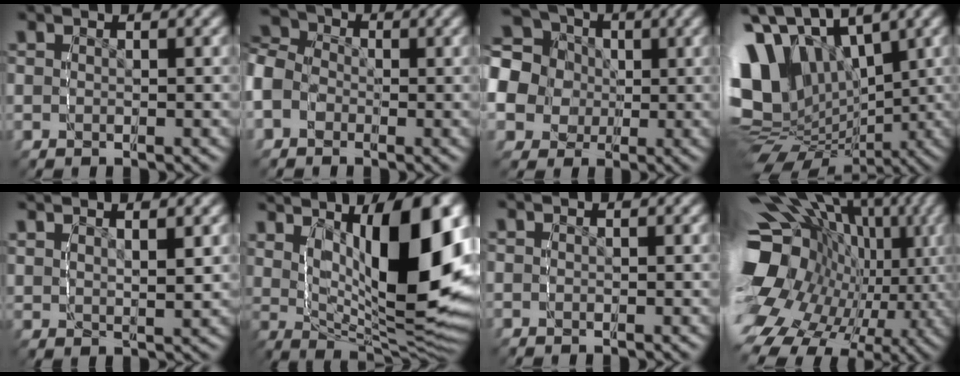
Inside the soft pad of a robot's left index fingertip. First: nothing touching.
{"total": 8.2, "force": [1.1, 7.2, 3.8], "torque": [-0.080, 0.008, -0.001]}
{"total": 15.7, "force": [2.7, 13.7, 7.2], "torque": [-0.174, -0.025, 0.037]}
{"total": 15.0, "force": [1.4, 11.6, 9.4], "torque": [-0.200, -0.031, 0.032]}
{"total": 2.7, "force": [2.3, 0.2, 1.5], "torque": [-0.026, -0.004, 0.049]}
{"total": 15.3, "force": [2.8, 6.6, 13.5], "torque": [-0.203, -0.008, 0.059]}
{"total": 0.0}
{"total": 19.2, "force": [0.7, 14.1, 13.0], "torque": [-0.234, -0.044, 0.028]}